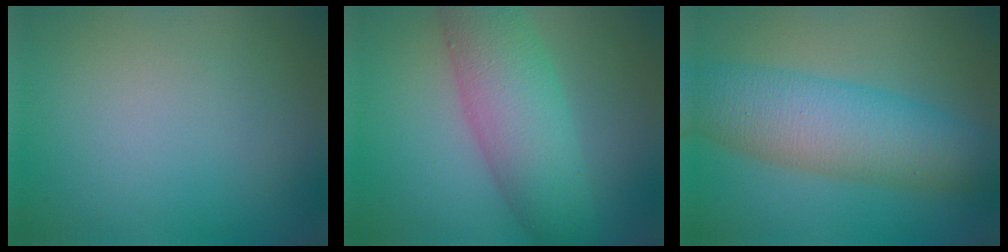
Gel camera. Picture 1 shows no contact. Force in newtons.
{"total": 7.3, "press": 7.3, "slide": 0.2}
{"total": 7.7, "press": 7.7, "slide": 0.3}